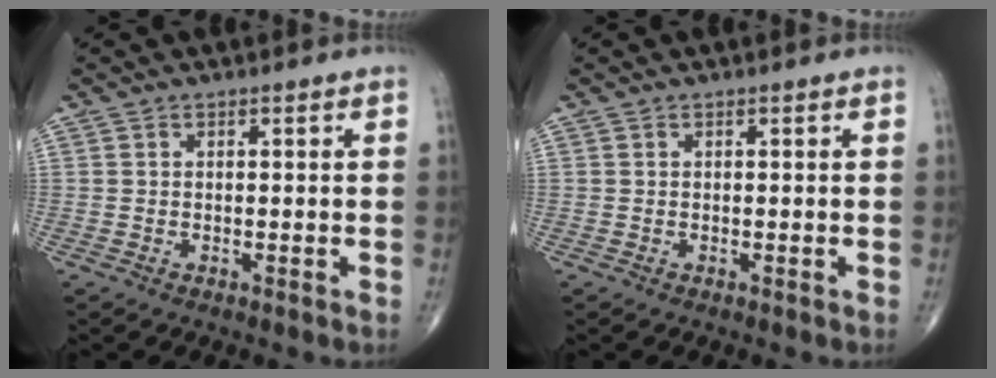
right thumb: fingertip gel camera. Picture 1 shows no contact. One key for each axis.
{"total": 0.0}